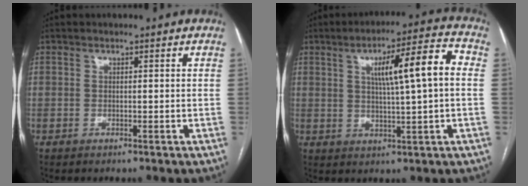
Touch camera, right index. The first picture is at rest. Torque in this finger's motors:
{"motor_torque": [1.16, 0.18, 0.41, 0.12]}